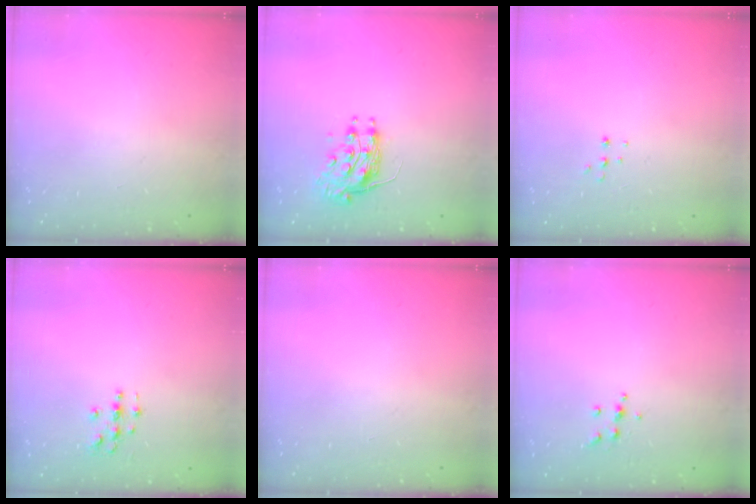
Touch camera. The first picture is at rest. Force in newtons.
{"total": 8.8, "press": 8.8, "slide": 0.0}
{"total": 5.0, "press": 4.9, "slide": 0.9}
{"total": 2.8, "press": 2.8, "slide": 0.3}
{"total": 0.0}
{"total": 5.0, "press": 4.8, "slide": 1.0}